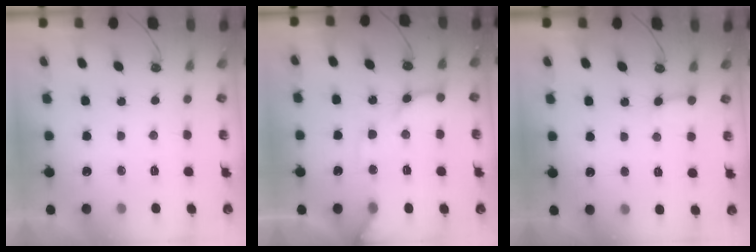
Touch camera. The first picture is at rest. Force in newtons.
{"total": 11.8, "press": 11.7, "slide": 1.7}
{"total": 3.0, "press": 3.0, "slide": 0.4}